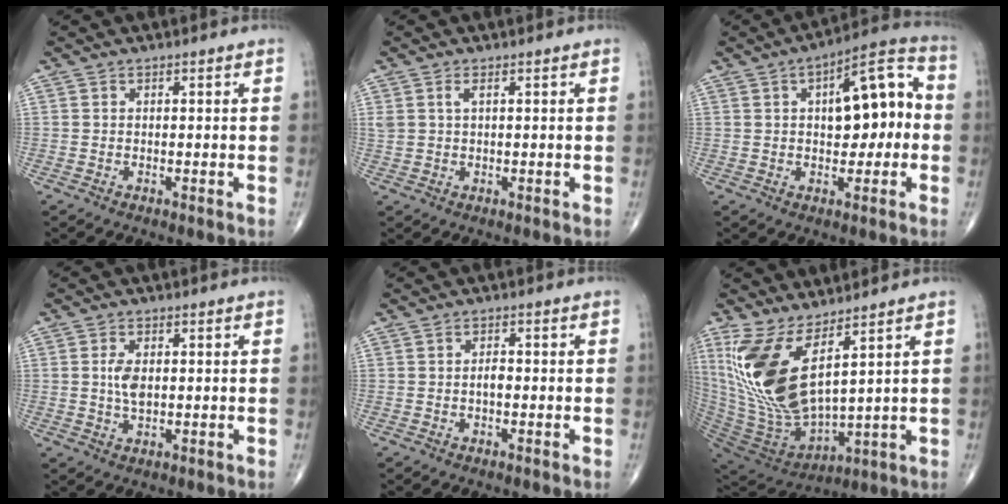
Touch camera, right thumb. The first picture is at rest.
{"total": 1.9, "force": [0.9, 0.8, 1.5], "torque": [-0.038, 0.006, 0.022]}
{"total": 13.7, "force": [1.4, 6.5, 11.9], "torque": [-0.138, 0.035, 0.014]}
{"total": 3.9, "force": [0.4, 2.0, 3.3], "torque": [-0.065, -0.004, 0.009]}
{"total": 1.5, "force": [-0.3, 0.8, 1.3], "torque": [-0.017, 0.003, -0.007]}
{"total": 16.9, "force": [7.6, 5.9, 13.8], "torque": [-0.288, -0.059, 0.172]}